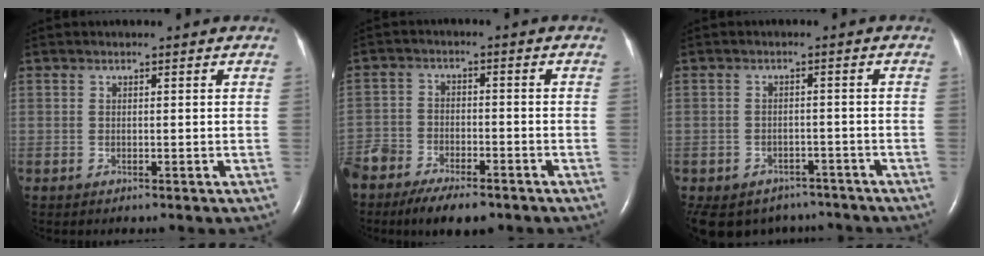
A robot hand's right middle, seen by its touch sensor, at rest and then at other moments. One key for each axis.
{"total": 12.0, "fx": -9.1, "fy": 4.6, "fz": 6.3, "tx": -0.117, "ty": -0.007, "tz": -0.149}
{"total": 12.0, "fx": -9.1, "fy": 7.3, "fz": 2.8, "tx": -0.078, "ty": 0.005, "tz": -0.108}